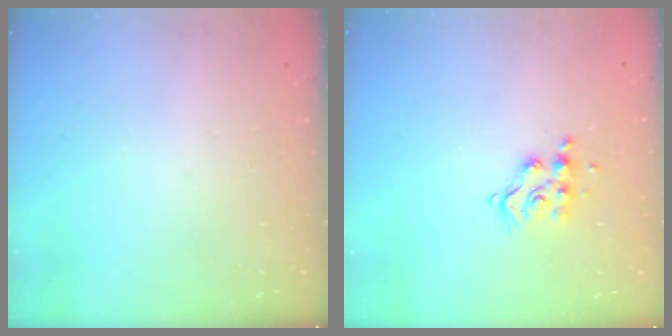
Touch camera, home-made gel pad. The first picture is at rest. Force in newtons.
{"total": 9.8, "press": 9.8, "slide": 0.7}